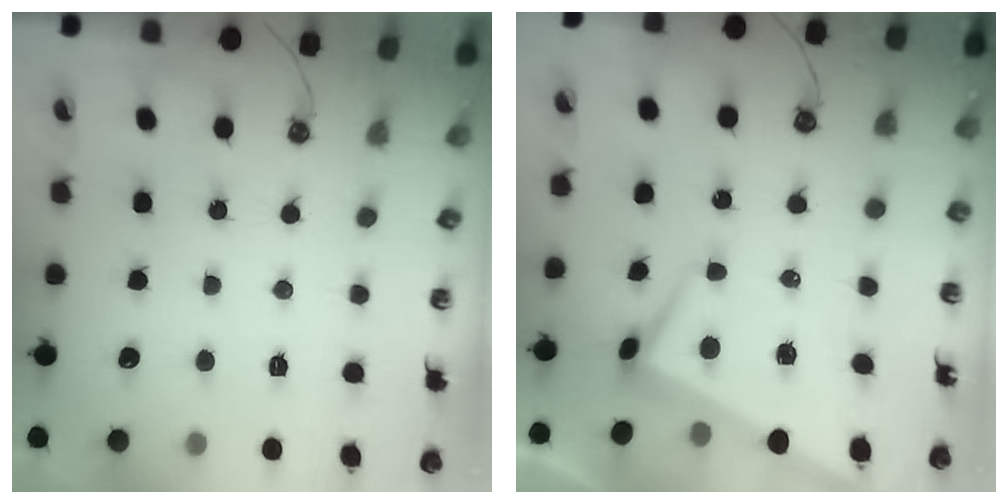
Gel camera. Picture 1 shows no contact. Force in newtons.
{"total": 1.1, "press": 0.7, "slide": 0.9}